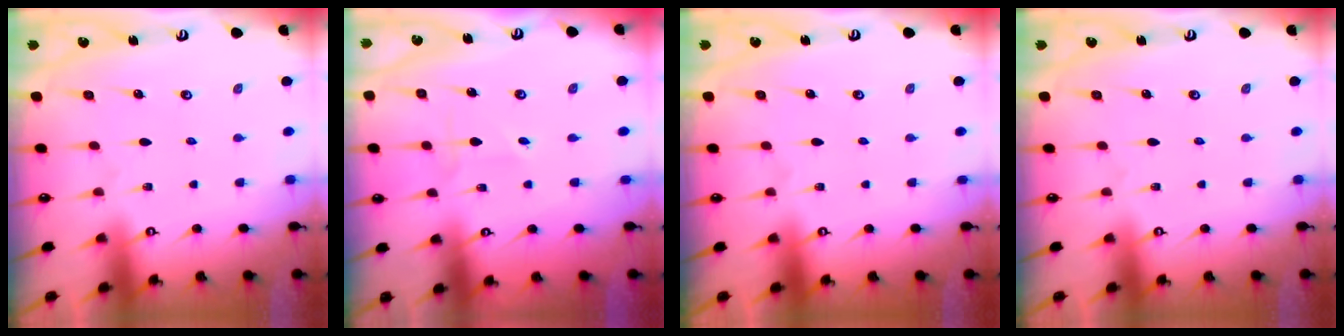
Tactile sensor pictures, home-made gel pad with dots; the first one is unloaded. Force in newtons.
{"total": 2.8, "press": 2.8, "slide": 0.3}
{"total": 0.0}
{"total": 0.0}